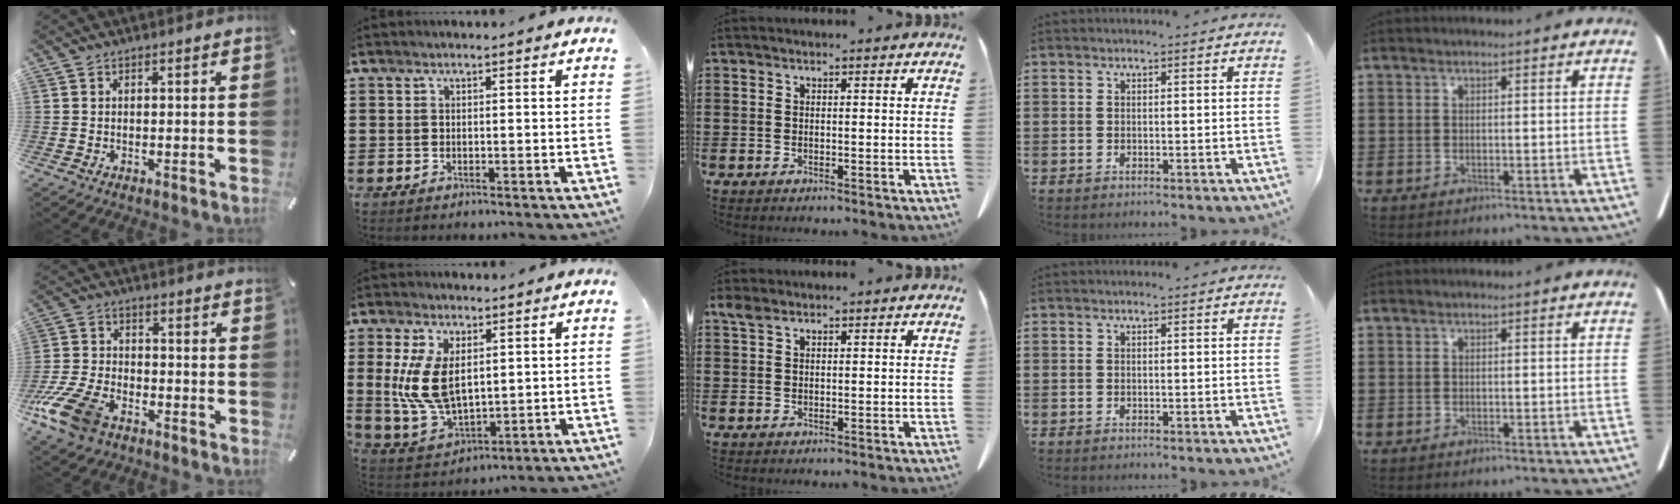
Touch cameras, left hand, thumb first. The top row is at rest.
{"thumb": {"total": 12.9, "force": [-7.8, 7.1, 7.4], "torque": [-0.157, 0.037, -0.145]}, "index": {"total": 9.9, "force": [1.8, 5.7, 7.9], "torque": [-0.194, -0.002, 0.031]}, "middle": {"total": 1.9, "force": [1.2, 0.9, 1.2], "torque": [-0.030, 0.003, 0.022]}}